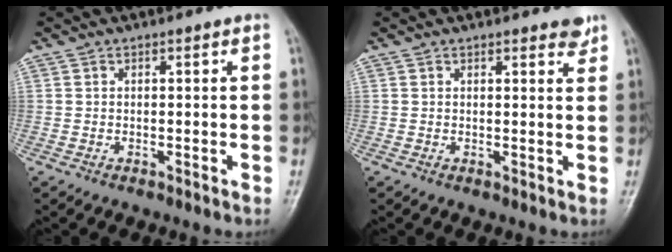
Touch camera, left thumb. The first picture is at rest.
{"total": 2.9, "force": [2.3, 0.9, 1.6], "torque": [-0.006, -0.011, 0.027]}